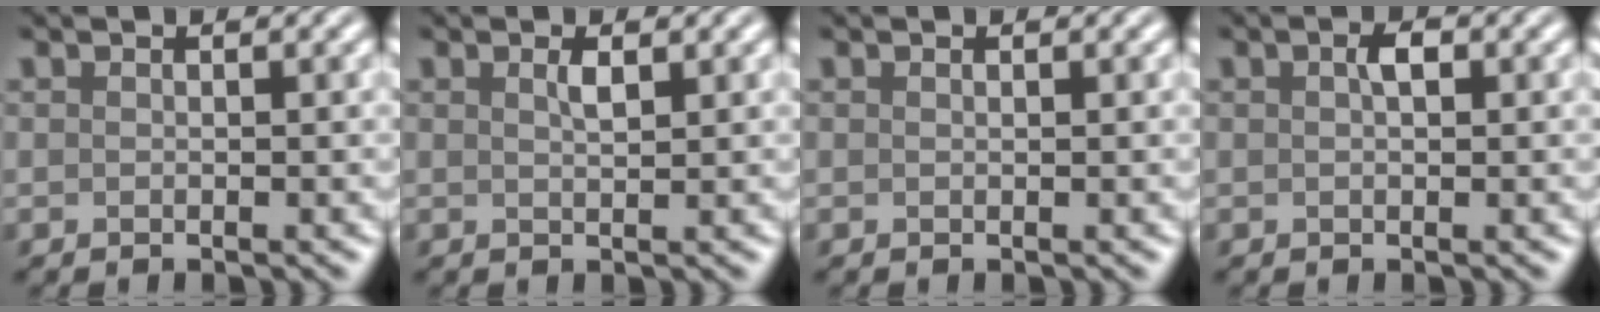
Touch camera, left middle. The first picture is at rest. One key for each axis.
{"total": 1.1, "fx": 0.6, "fy": 0.2, "fz": 0.8, "tx": -0.018, "ty": 0.000, "tz": 0.010}
{"total": 0.0}
{"total": 1.3, "fx": 0.3, "fy": 0.6, "fz": 1.1, "tx": -0.017, "ty": 0.001, "tz": 0.005}